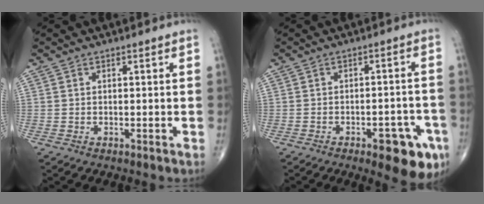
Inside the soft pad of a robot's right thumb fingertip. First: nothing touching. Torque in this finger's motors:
{"motor_torque": [1.23, 1.39, 0.04, -0.15, 0.24]}